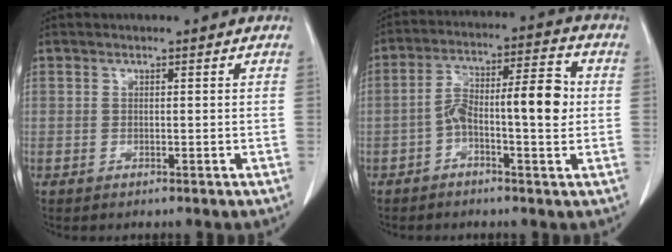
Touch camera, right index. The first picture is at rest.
{"total": 10.1, "force": [-1.1, 2.4, 9.8], "torque": [-0.165, 0.038, -0.018]}